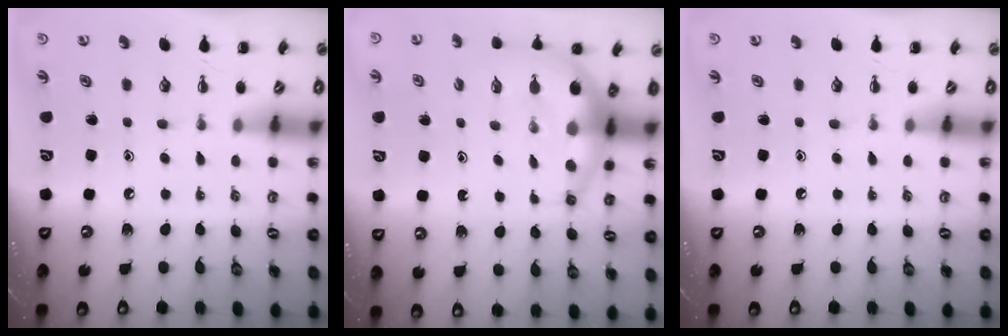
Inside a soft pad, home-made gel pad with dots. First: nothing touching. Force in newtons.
{"total": 7.0, "press": 6.9, "slide": 1.5}
{"total": 0.0}